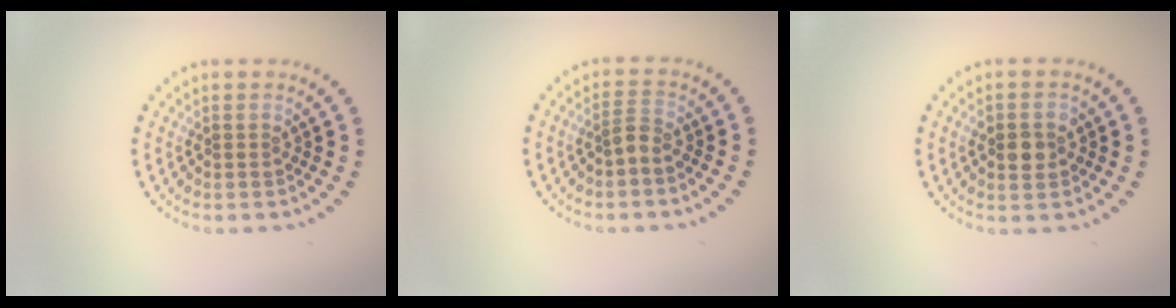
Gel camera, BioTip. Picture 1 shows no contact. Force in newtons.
{"total": 1.4, "press": 1.1, "slide": 0.9}
{"total": 2.6, "press": 2.5, "slide": 0.3}